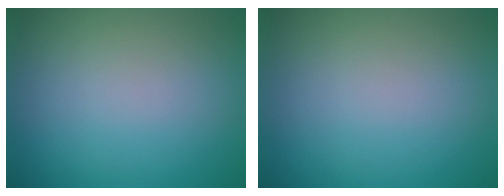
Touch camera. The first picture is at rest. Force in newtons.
{"total": 0.0}